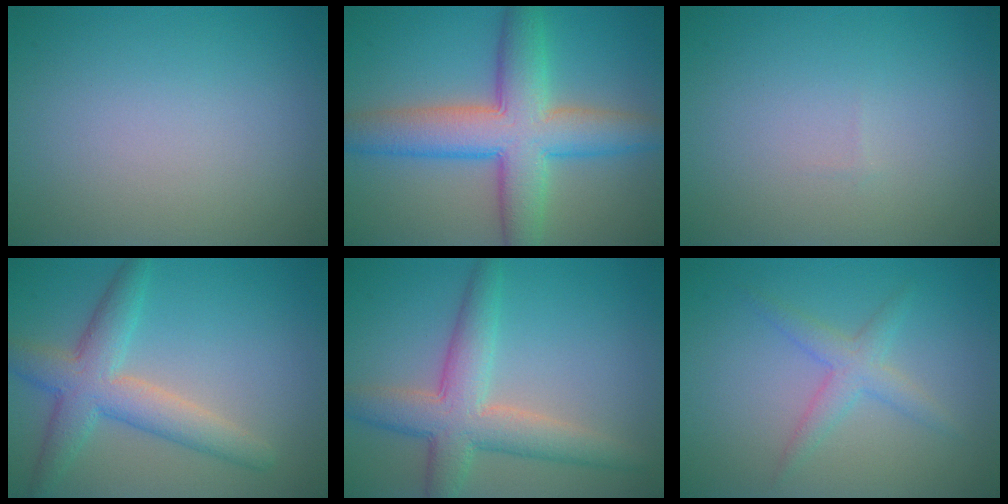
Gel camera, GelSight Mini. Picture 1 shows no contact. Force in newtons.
{"total": 8.7, "press": 8.7, "slide": 0.4}
{"total": 0.0}
{"total": 5.2, "press": 5.2, "slide": 0.2}
{"total": 4.6, "press": 4.6, "slide": 0.3}
{"total": 2.4, "press": 2.4, "slide": 0.1}